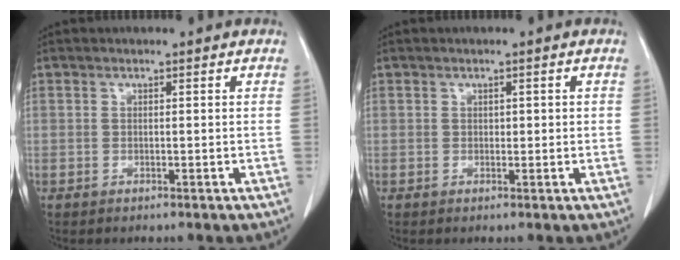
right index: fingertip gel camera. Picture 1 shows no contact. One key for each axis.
{"total": 1.2, "fx": 0.2, "fy": 0.7, "fz": 0.9, "tx": -0.012, "ty": 0.006, "tz": 0.003}